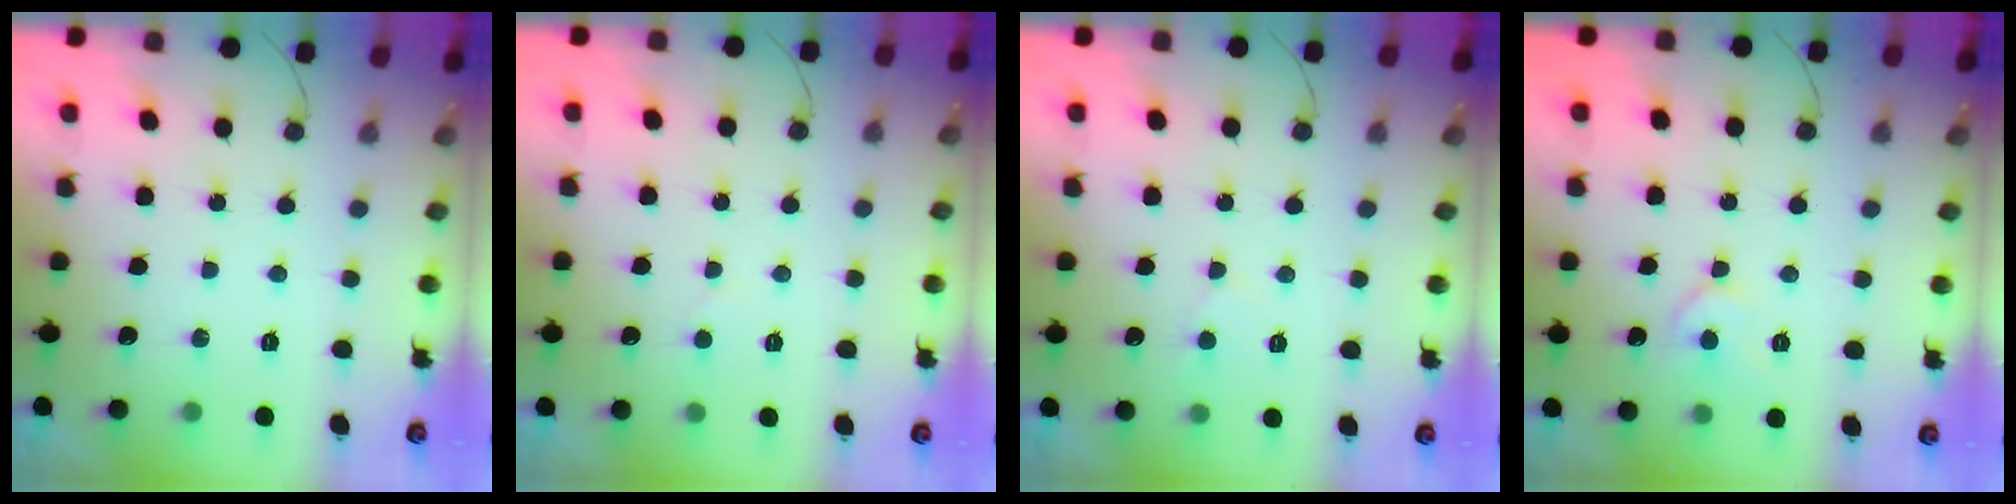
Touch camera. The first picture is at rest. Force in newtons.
{"total": 3.0, "press": 3.0, "slide": 0.4}
{"total": 4.3, "press": 4.3, "slide": 0.4}
{"total": 6.5, "press": 6.4, "slide": 0.9}